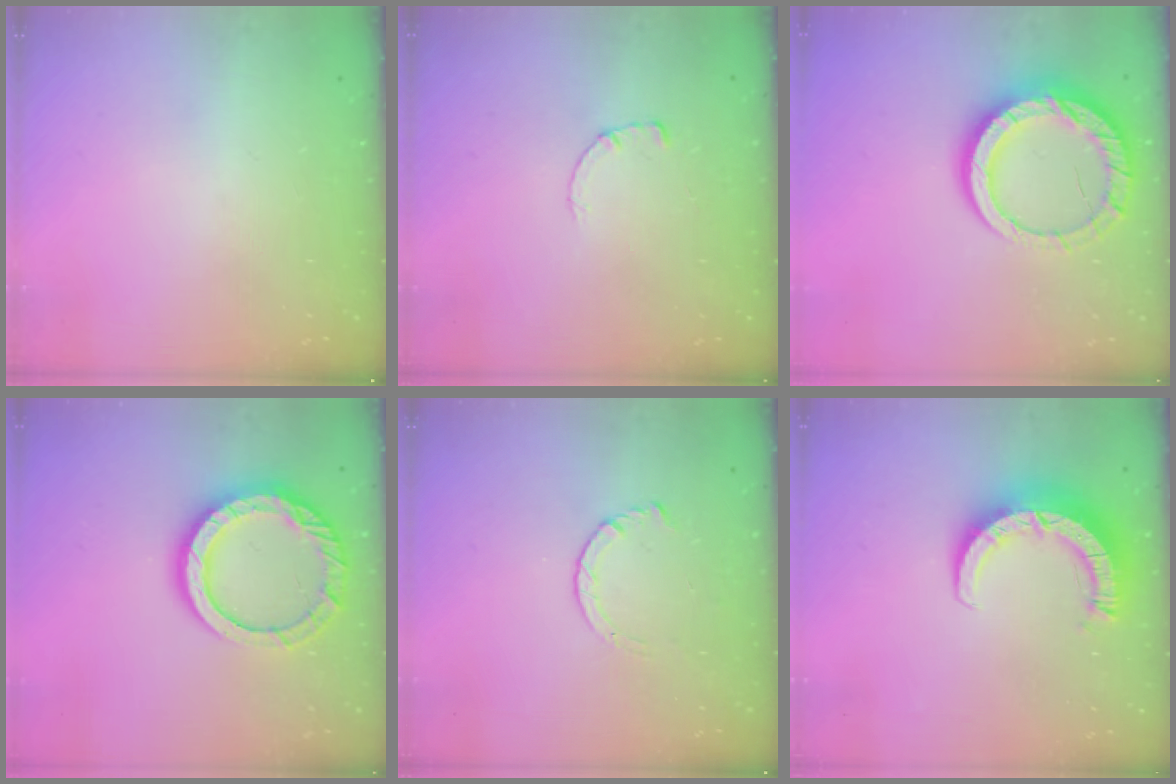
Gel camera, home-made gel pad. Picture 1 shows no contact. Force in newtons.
{"total": 0.7, "press": 0.7, "slide": 0.2}
{"total": 16.0, "press": 15.9, "slide": 1.4}
{"total": 15.3, "press": 15.2, "slide": 1.3}
{"total": 3.6, "press": 3.5, "slide": 0.4}
{"total": 9.2, "press": 9.2, "slide": 1.2}